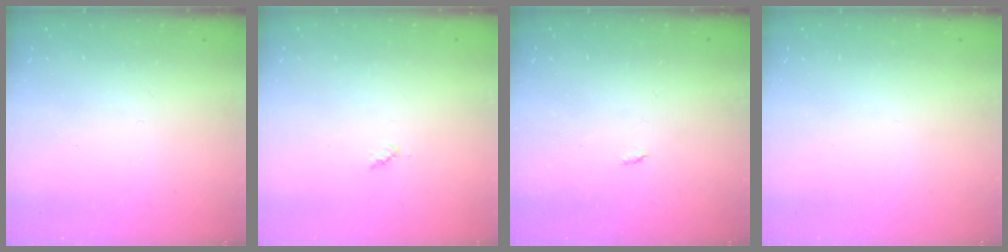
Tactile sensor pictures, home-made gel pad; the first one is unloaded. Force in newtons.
{"total": 3.3, "press": 3.3, "slide": 0.4}
{"total": 2.1, "press": 2.1, "slide": 0.4}
{"total": 0.0}